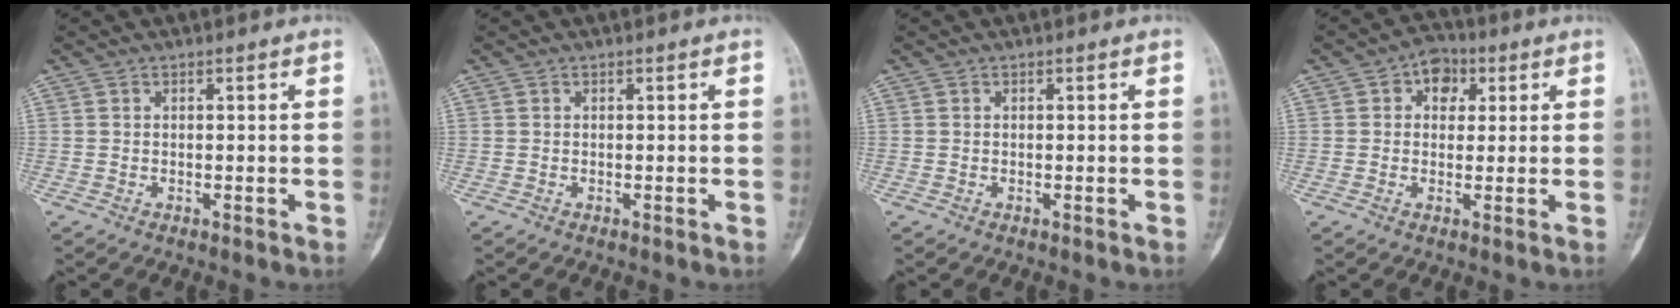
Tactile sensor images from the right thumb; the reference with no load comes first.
{"total": 0.0}
{"total": 0.0}
{"total": 5.9, "force": [1.9, 4.5, 3.4], "torque": [-0.018, 0.008, 0.019]}